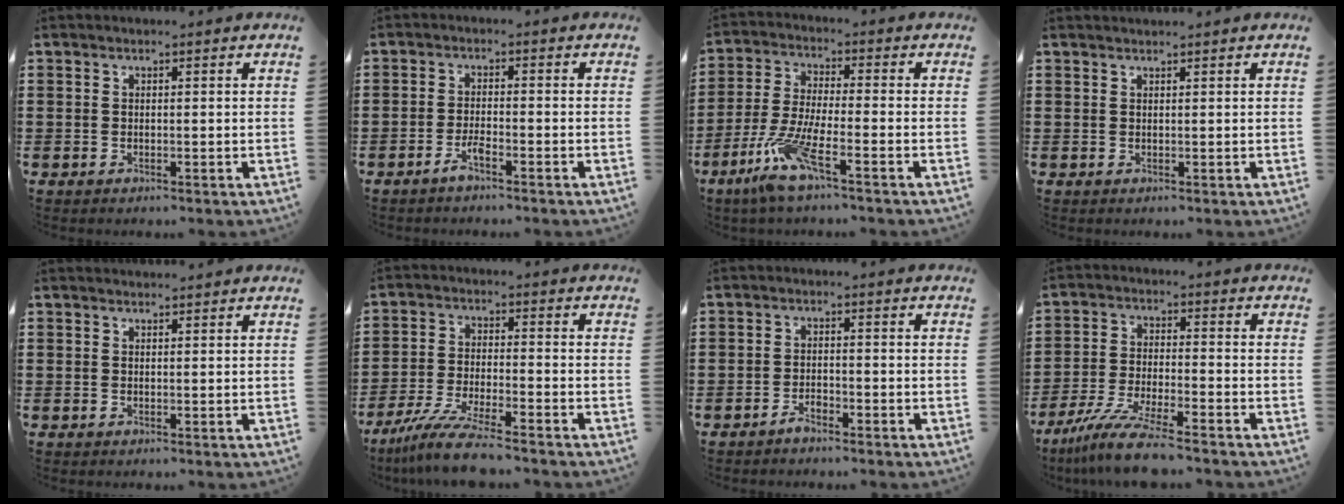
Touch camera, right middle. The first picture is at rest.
{"total": 2.5, "force": [-1.8, 0.3, 1.7], "torque": [-0.039, 0.001, -0.037]}
{"total": 8.0, "force": [-5.0, 1.2, 6.2], "torque": [-0.140, -0.012, -0.097]}
{"total": 0.8, "force": [0.8, -0.1, 0.0], "torque": [-0.001, -0.002, 0.016]}
{"total": 0.9, "force": [0.9, -0.1, 0.0], "torque": [-0.002, -0.003, 0.018]}
{"total": 8.0, "force": [-6.7, 0.1, 4.3], "torque": [-0.096, -0.012, -0.130]}
{"total": 2.2, "force": [-1.9, 0.5, 1.0], "torque": [-0.020, 0.003, -0.038]}
{"total": 8.6, "force": [-7.2, 0.2, 4.8], "torque": [-0.101, -0.007, -0.139]}